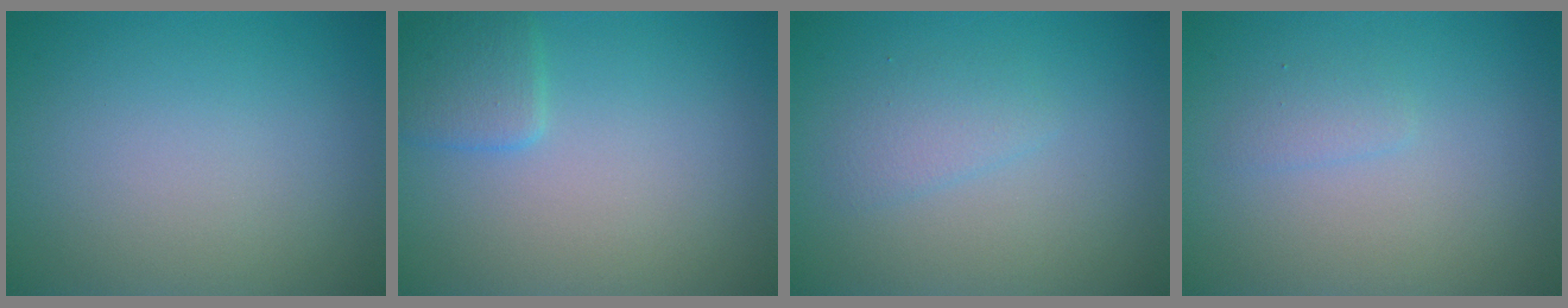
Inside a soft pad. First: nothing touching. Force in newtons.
{"total": 2.1, "press": 2.1, "slide": 0.1}
{"total": 1.6, "press": 1.6, "slide": 0.0}
{"total": 0.9, "press": 0.9, "slide": 0.0}